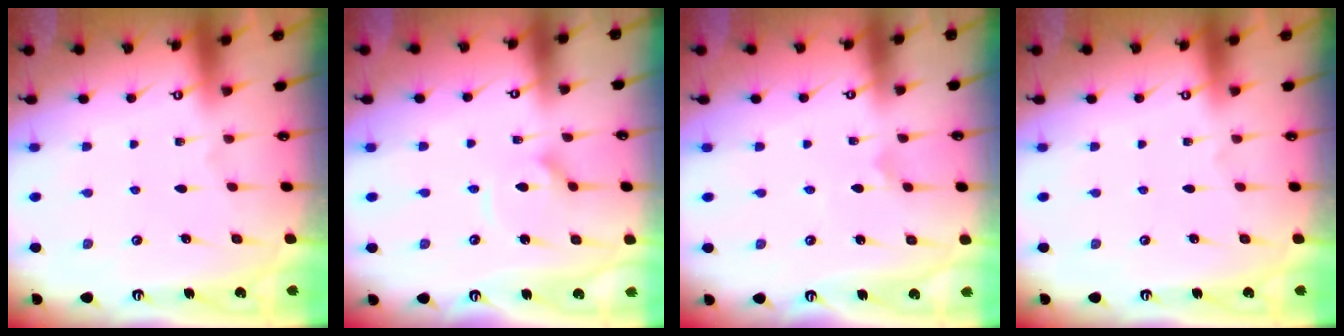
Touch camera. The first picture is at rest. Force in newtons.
{"total": 5.4, "press": 5.4, "slide": 0.4}
{"total": 2.3, "press": 2.3, "slide": 0.0}
{"total": 0.0}